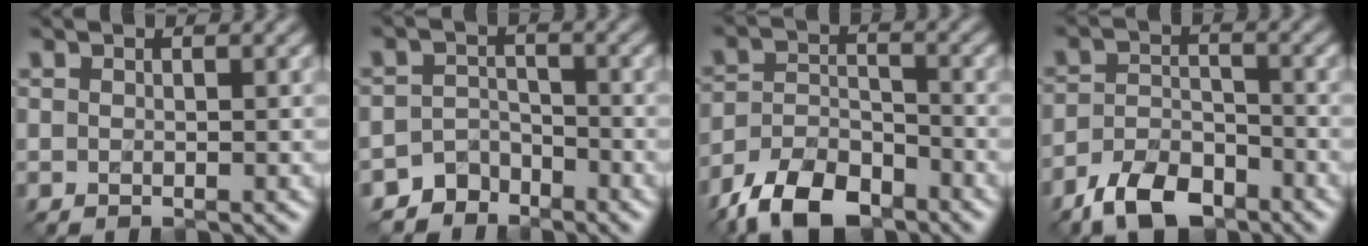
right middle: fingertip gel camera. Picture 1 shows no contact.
{"total": 3.3, "force": [-2.8, 1.6, -0.4], "torque": [0.019, 0.006, -0.055]}
{"total": 7.6, "force": [-5.8, 3.6, 3.4], "torque": [-0.061, 0.005, -0.116]}
{"total": 5.6, "force": [-4.3, 2.6, 2.6], "torque": [-0.045, 0.002, -0.085]}